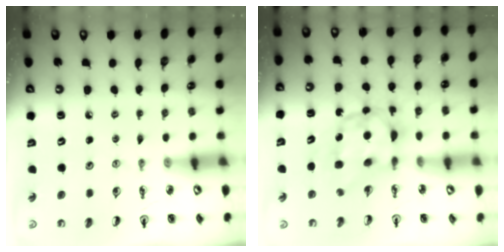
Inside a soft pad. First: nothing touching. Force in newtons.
{"total": 6.8, "press": 6.7, "slide": 0.7}